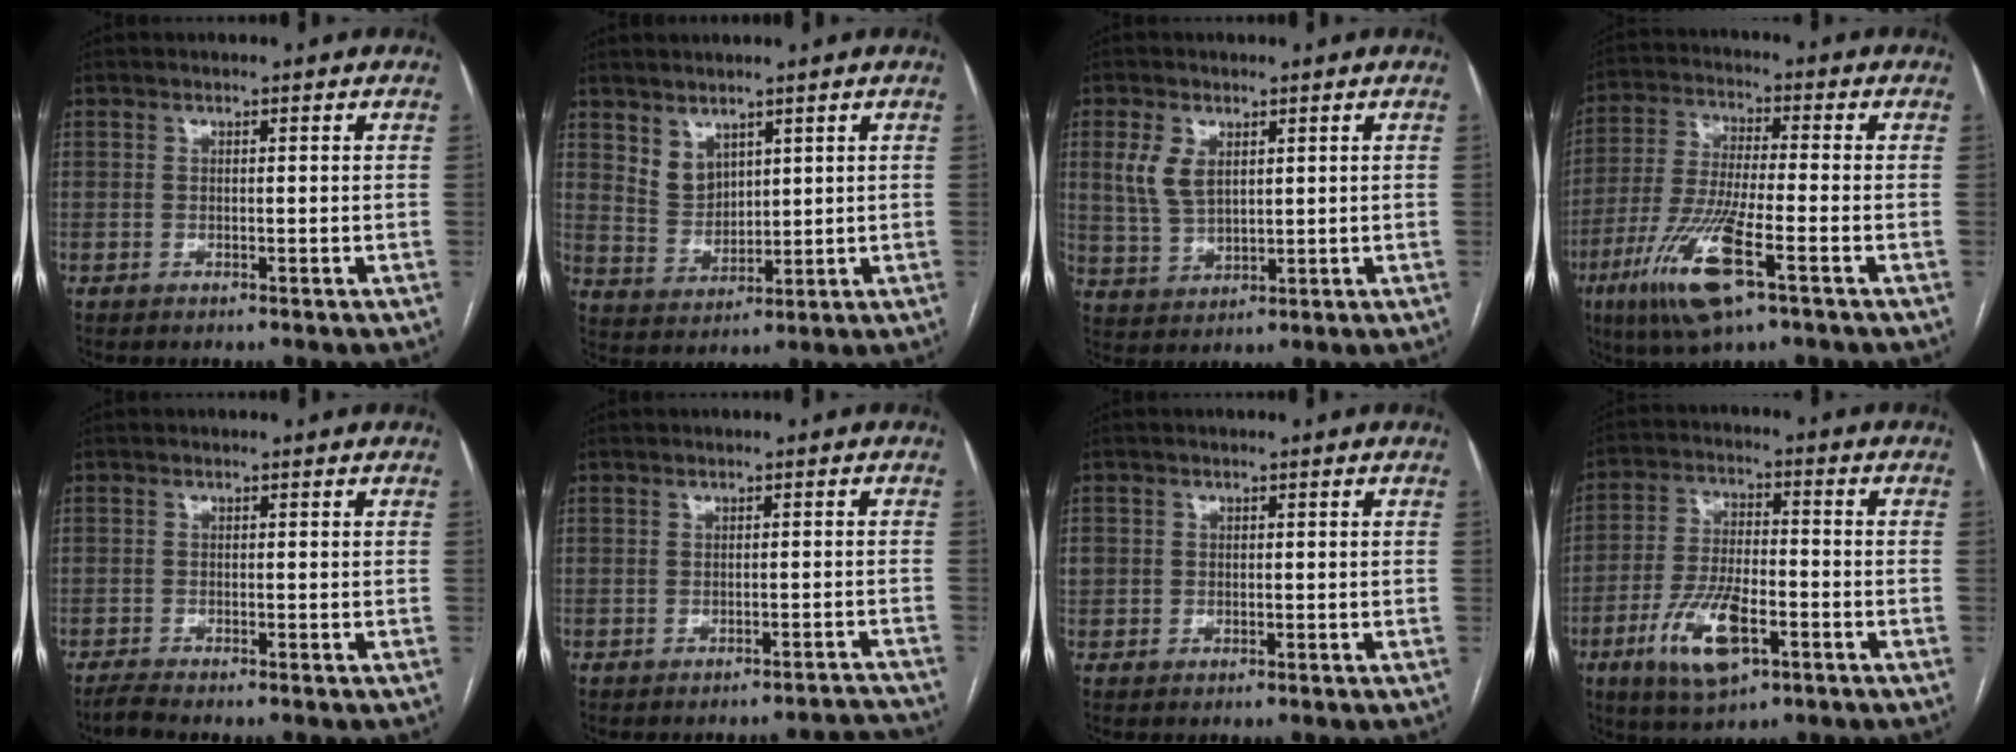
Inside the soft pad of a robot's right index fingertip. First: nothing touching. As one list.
[{"total": 4.8, "force": [3.2, 3.1, 1.8], "torque": [-0.042, 0.003, 0.078]}, {"total": 5.9, "force": [2.1, 3.5, 4.2], "torque": [-0.099, 0.008, 0.052]}, {"total": 13.1, "force": [-6.2, 1.6, 11.4], "torque": [-0.241, -0.026, -0.114]}, {"total": 1.3, "force": [-1.3, -0.1, 0.1], "torque": [-0.009, -0.006, -0.024]}, {"total": 4.5, "force": [-4.5, -0.1, -0.2], "torque": [0.019, 0.006, -0.049]}, {"total": 2.7, "force": [0.0, 2.5, 0.9], "torque": [-0.029, 0.011, 0.007]}, {"total": 11.2, "force": [-4.9, 4.0, 9.2], "torque": [-0.191, -0.005, -0.084]}]